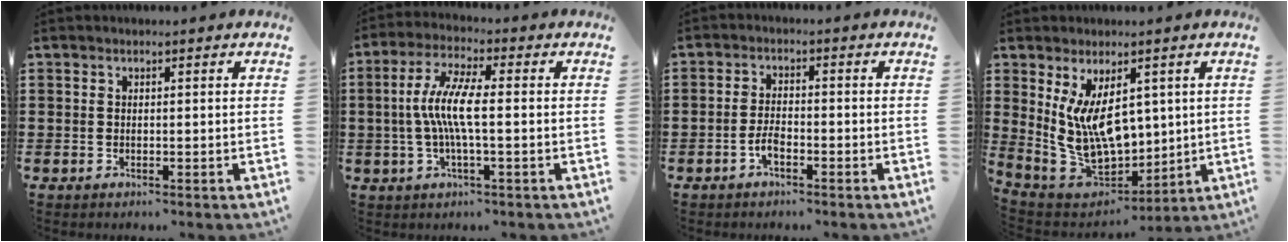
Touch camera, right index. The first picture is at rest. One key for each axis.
{"total": 7.3, "fx": -0.6, "fy": 1.2, "fz": 7.2, "tx": -0.157, "ty": -0.010, "tz": -0.020}
{"total": 3.0, "fx": -1.5, "fy": 1.2, "fz": 2.2, "tx": -0.055, "ty": 0.000, "tz": -0.034}
{"total": 11.9, "fx": 3.8, "fy": 7.3, "fz": 8.6, "tx": -0.184, "ty": -0.028, "tz": 0.071}